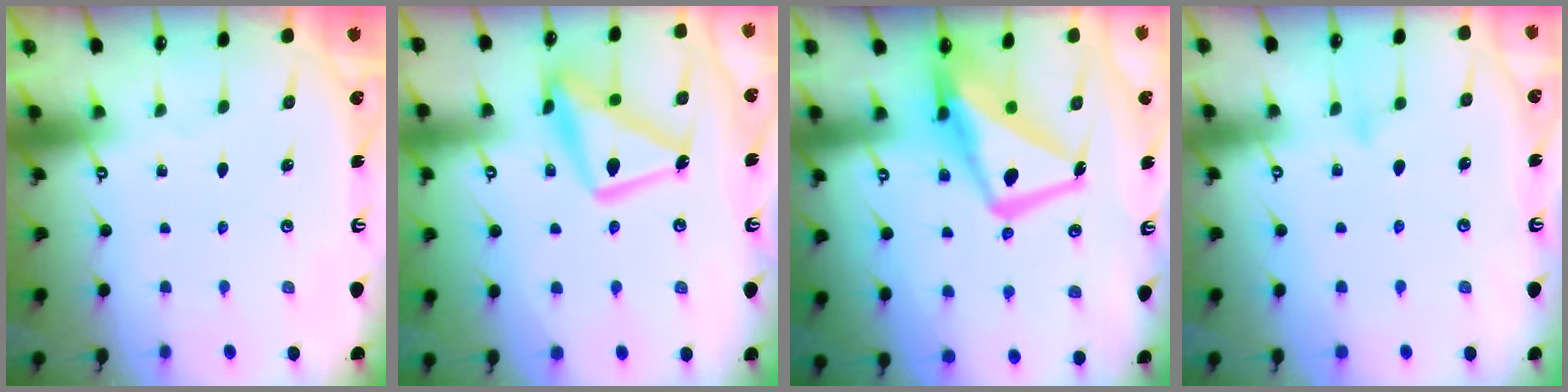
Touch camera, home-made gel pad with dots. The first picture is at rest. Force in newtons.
{"total": 15.4, "press": 15.3, "slide": 1.2}
{"total": 15.4, "press": 15.3, "slide": 1.5}
{"total": 7.5, "press": 7.5, "slide": 0.6}